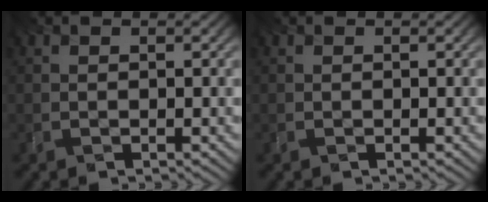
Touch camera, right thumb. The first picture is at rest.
{"total": 0.0}